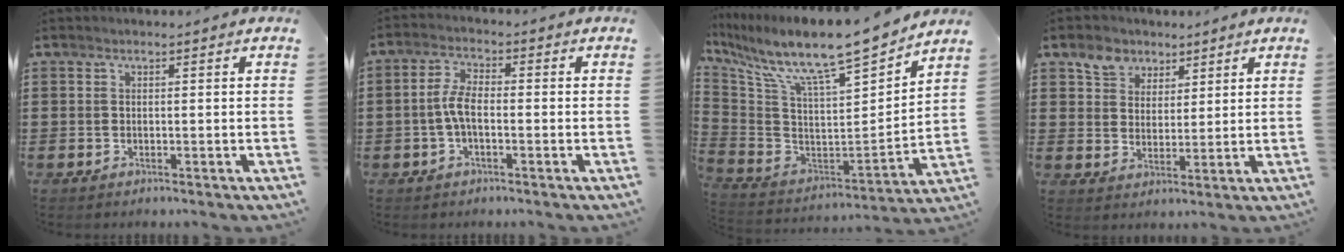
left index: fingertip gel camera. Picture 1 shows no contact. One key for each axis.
{"total": 4.7, "fx": -1.0, "fy": 1.9, "fz": 4.2, "tx": -0.102, "ty": -0.001, "tz": -0.027}
{"total": 12.1, "fx": 10.1, "fy": 1.1, "fz": 6.5, "tx": -0.157, "ty": -0.081, "tz": 0.167}
{"total": 5.0, "fx": 3.3, "fy": 3.6, "fz": 0.7, "tx": -0.027, "ty": 0.011, "tz": 0.061}